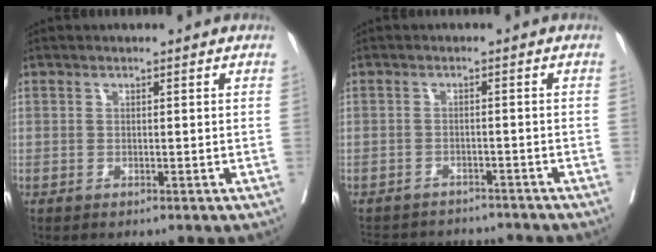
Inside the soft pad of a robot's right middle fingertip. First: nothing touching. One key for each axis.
{"total": 10.3, "fx": -9.6, "fy": 2.9, "fz": 2.1, "tx": -0.038, "ty": 0.011, "tz": -0.124}